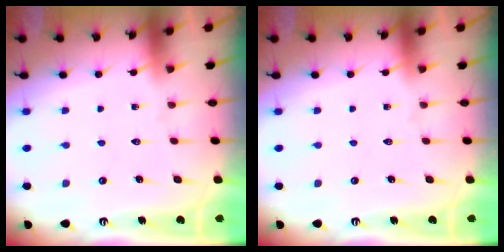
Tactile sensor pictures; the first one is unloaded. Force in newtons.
{"total": 0.0}